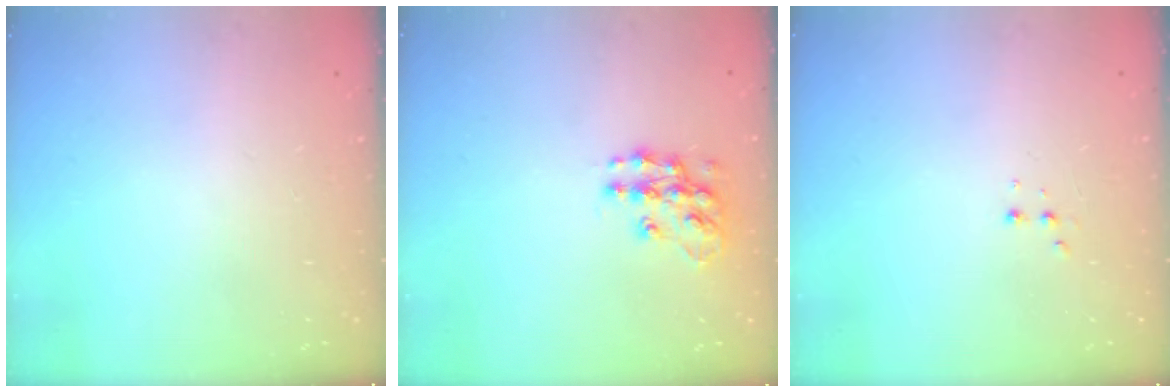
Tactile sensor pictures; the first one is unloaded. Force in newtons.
{"total": 11.8, "press": 11.7, "slide": 0.6}
{"total": 2.5, "press": 2.4, "slide": 0.8}